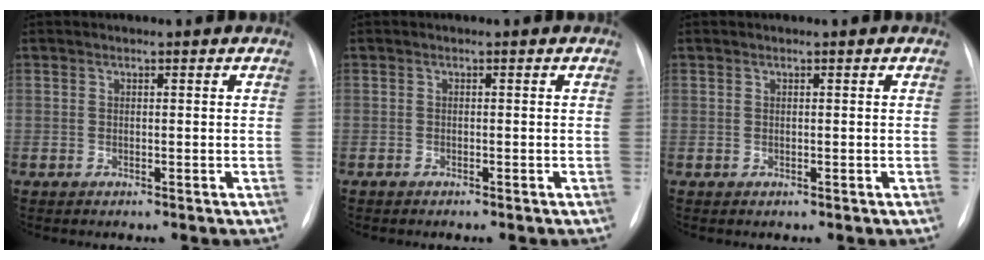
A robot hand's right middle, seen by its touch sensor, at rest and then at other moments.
{"total": 0.6, "force": [-0.5, 0.2, 0.3], "torque": [-0.010, -0.001, -0.007]}
{"total": 0.0}